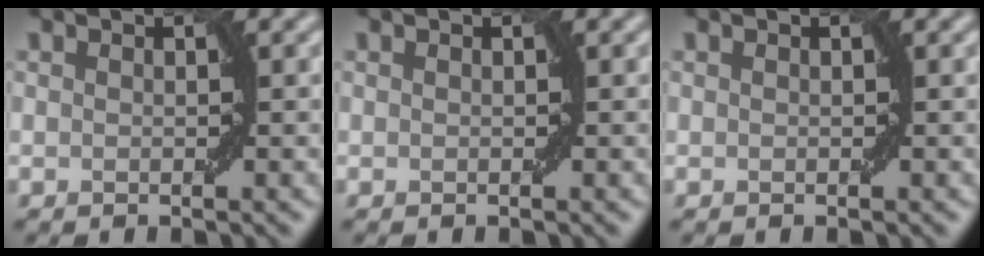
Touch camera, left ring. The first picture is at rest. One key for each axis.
{"total": 0.0}
{"total": 0.0}